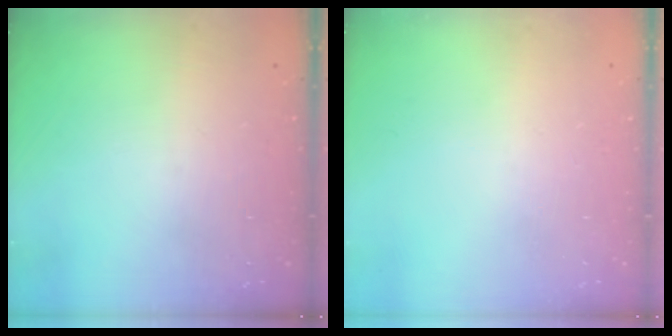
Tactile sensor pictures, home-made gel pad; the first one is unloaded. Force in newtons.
{"total": 0.0}